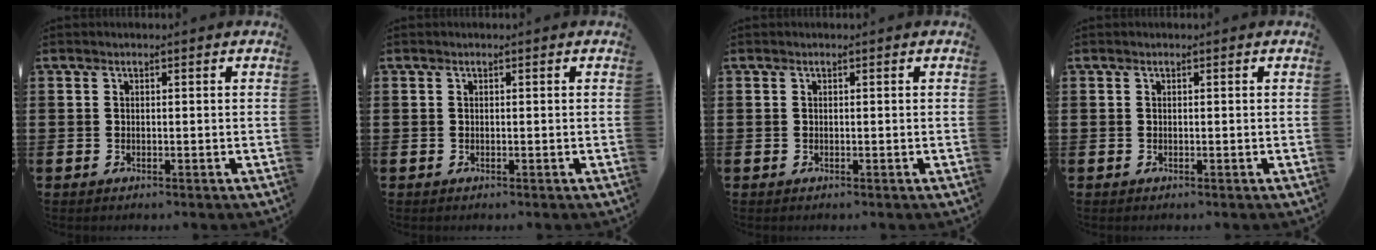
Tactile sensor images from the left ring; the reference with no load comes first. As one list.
[{"total": 0.0}, {"total": 0.0}, {"total": 0.0}]